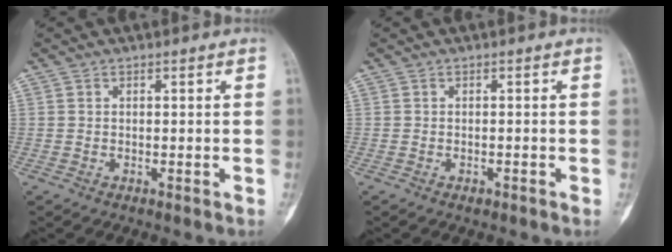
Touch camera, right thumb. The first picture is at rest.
{"total": 0.8, "force": [-0.5, 0.3, 0.5], "torque": [-0.008, 0.004, -0.007]}